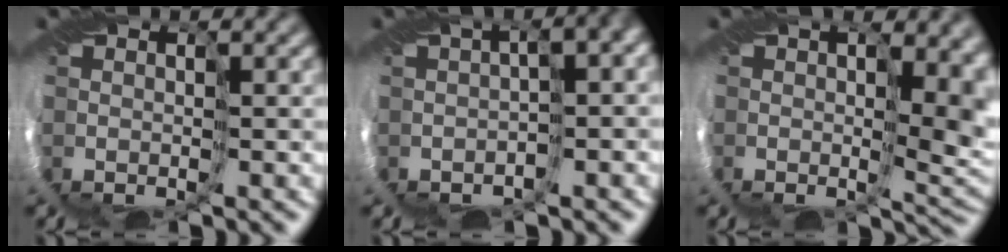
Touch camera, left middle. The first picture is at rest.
{"total": 10.6, "force": [-1.2, 4.9, 9.3], "torque": [-0.112, 0.028, -0.005]}
{"total": 10.1, "force": [2.6, 5.5, 8.1], "torque": [-0.108, 0.005, 0.069]}